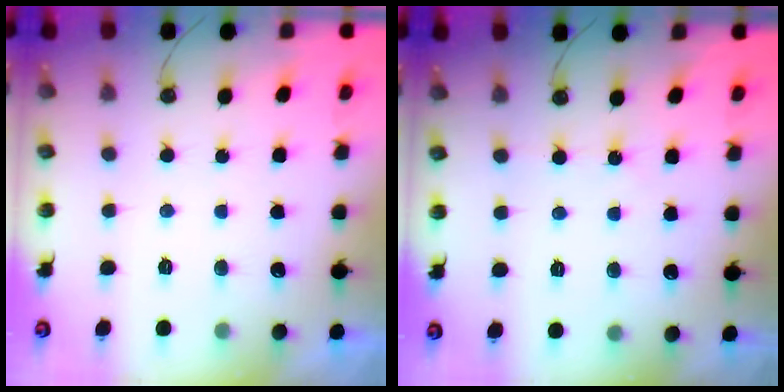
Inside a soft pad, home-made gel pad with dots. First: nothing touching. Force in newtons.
{"total": 1.5, "press": 1.5, "slide": 0.3}